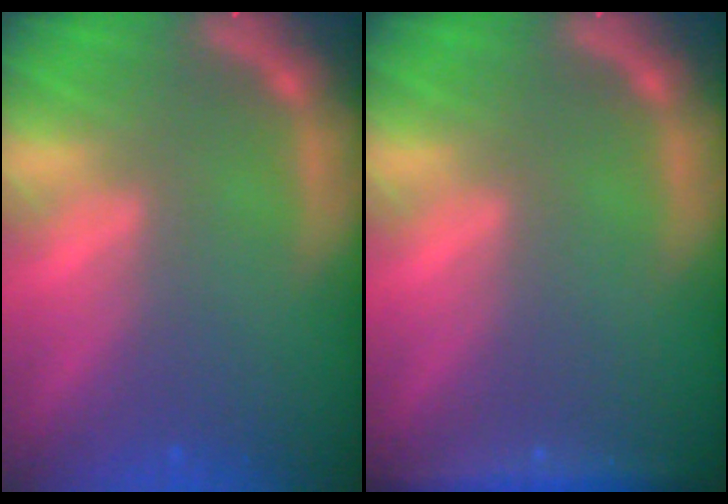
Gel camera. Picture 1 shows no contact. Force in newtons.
{"total": 3.5}